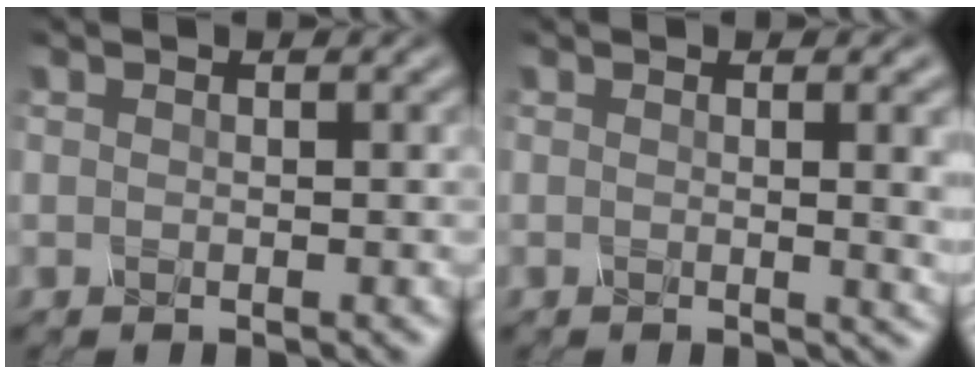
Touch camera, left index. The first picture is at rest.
{"total": 5.2, "force": [0.5, 2.0, 4.7], "torque": [-0.031, 0.004, 0.006]}